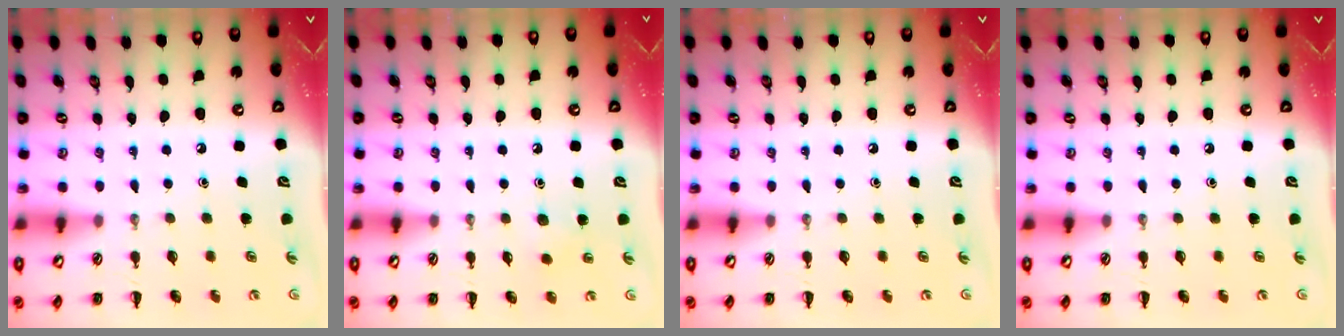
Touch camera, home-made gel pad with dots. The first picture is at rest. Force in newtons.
{"total": 4.2, "press": 4.0, "slide": 1.3}
{"total": 0.0}
{"total": 0.0}